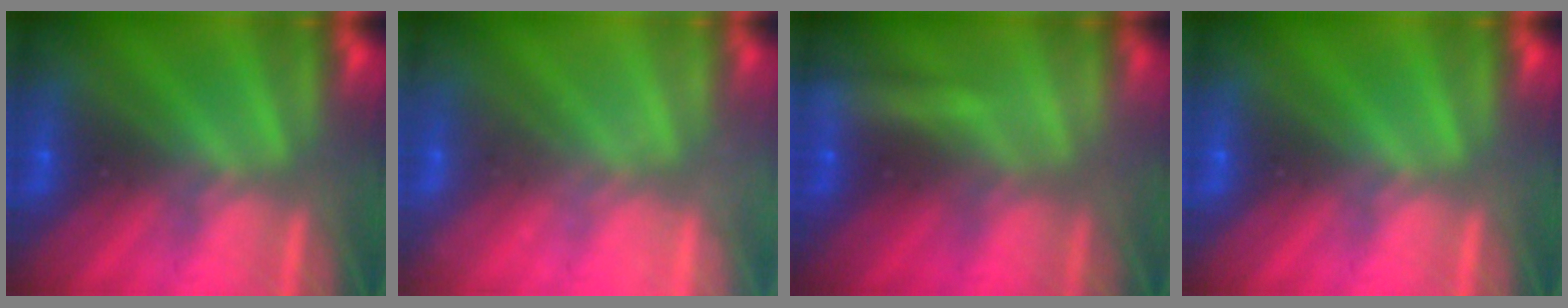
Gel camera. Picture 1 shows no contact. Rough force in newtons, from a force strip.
{"total": 2.1}
{"total": 2.1}
{"total": 0.0}